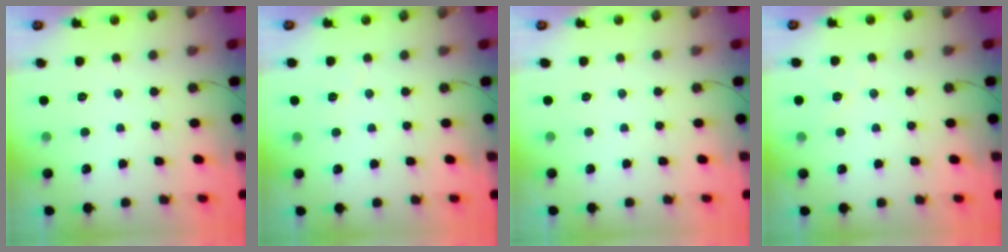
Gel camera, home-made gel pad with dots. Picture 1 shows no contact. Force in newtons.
{"total": 2.2, "press": 2.2, "slide": 0.7}
{"total": 0.0}
{"total": 3.9, "press": 3.6, "slide": 1.5}